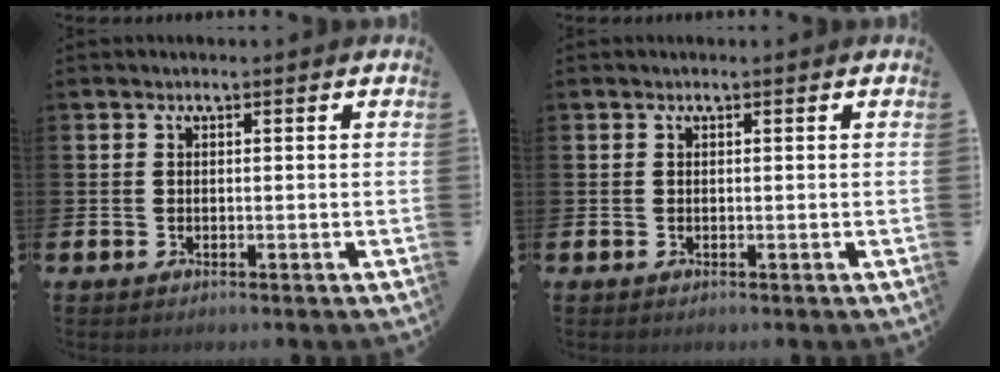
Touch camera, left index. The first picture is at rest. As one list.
[{"total": 0.0}]